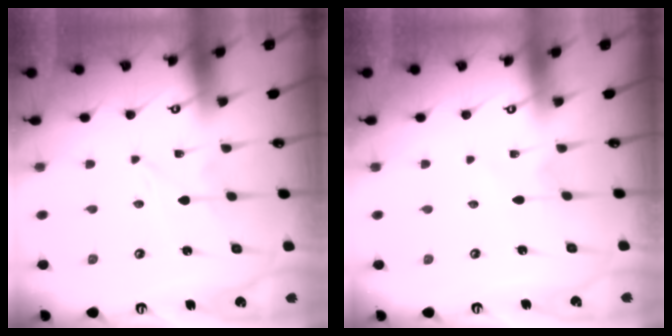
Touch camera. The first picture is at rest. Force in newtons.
{"total": 4.0, "press": 3.9, "slide": 0.4}